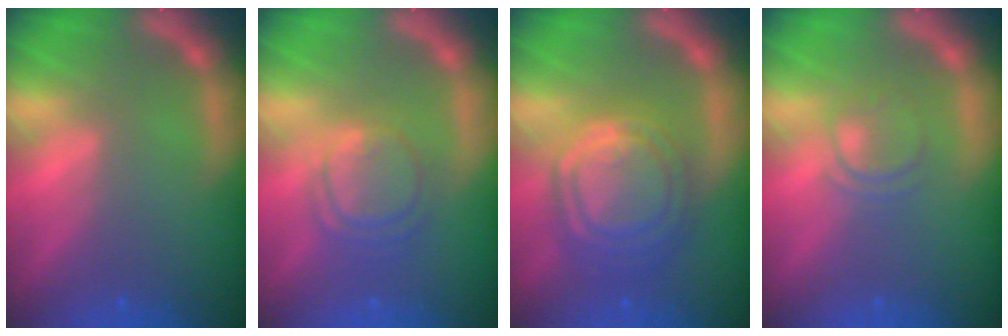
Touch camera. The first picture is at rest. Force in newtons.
{"total": 5.1}
{"total": 10.0}
{"total": 2.4}